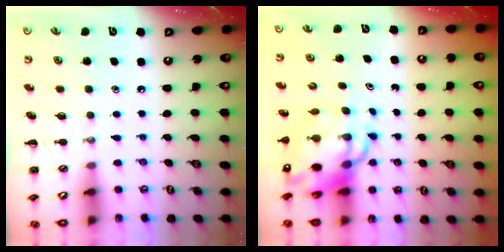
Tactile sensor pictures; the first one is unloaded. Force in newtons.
{"total": 11.1, "press": 10.6, "slide": 3.2}